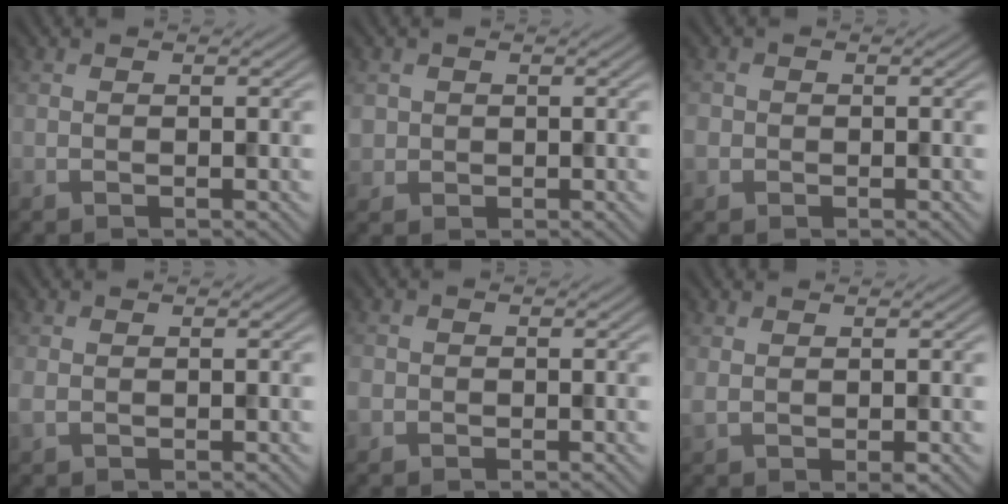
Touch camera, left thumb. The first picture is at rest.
{"total": 1.8, "force": [0.3, 1.8, 0.0], "torque": [-0.005, -0.006, 0.005]}
{"total": 2.3, "force": [-0.5, 2.2, 0.6], "torque": [-0.020, -0.005, -0.013]}
{"total": 1.1, "force": [0.2, 0.7, 0.8], "torque": [-0.025, -0.001, 0.006]}
{"total": 1.8, "force": [-0.5, 1.7, 0.5], "torque": [-0.017, -0.006, -0.015]}
{"total": 1.7, "force": [0.4, 0.7, 1.5], "torque": [-0.038, -0.006, 0.012]}